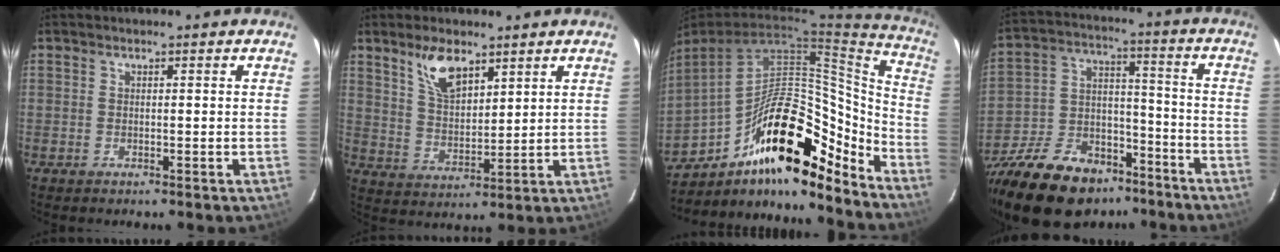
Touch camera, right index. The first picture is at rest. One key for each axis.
{"total": 8.3, "fx": 5.4, "fy": 3.6, "fz": 5.2, "tx": -0.092, "ty": 0.006, "tz": 0.109}
{"total": 21.7, "fx": -14.3, "fy": 7.3, "fz": 14.6, "tx": -0.211, "ty": 0.020, "tz": -0.227}
{"total": 25.4, "fx": -18.3, "fy": 13.0, "fz": 11.9, "tx": -0.264, "ty": 0.018, "tz": -0.283}